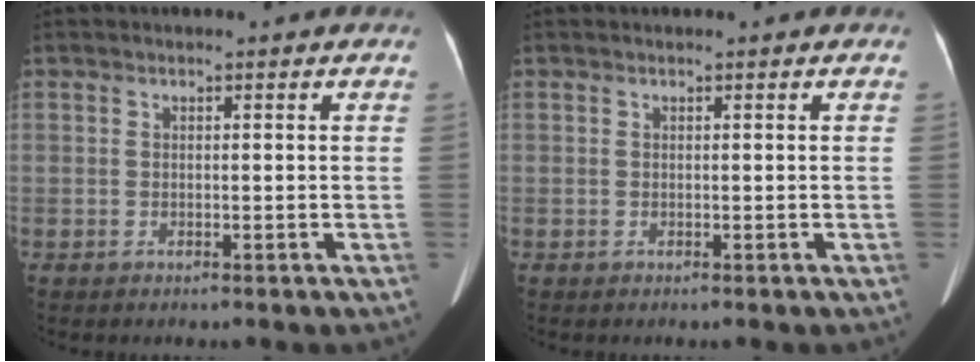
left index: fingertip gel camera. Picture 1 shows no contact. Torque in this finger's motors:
{"motor_torque": [0.01, 0.02, -0.10, -0.05]}